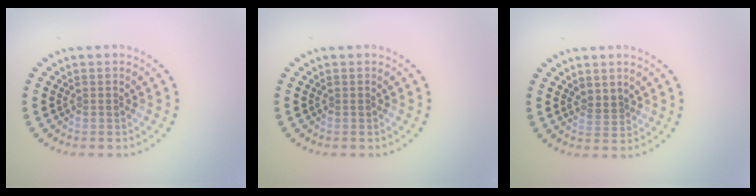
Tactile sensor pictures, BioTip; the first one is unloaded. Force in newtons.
{"total": 0.0}
{"total": 1.2, "press": 0.9, "slide": 0.7}